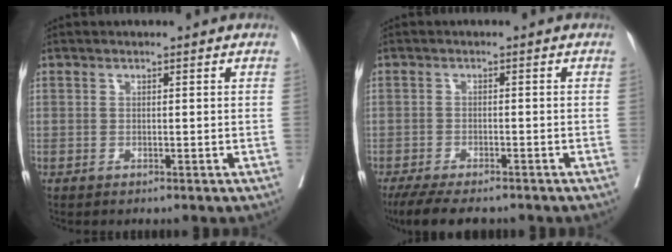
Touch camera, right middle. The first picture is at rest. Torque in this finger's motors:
{"motor_torque": [0.82, -0.74, 0.19, 0.02]}